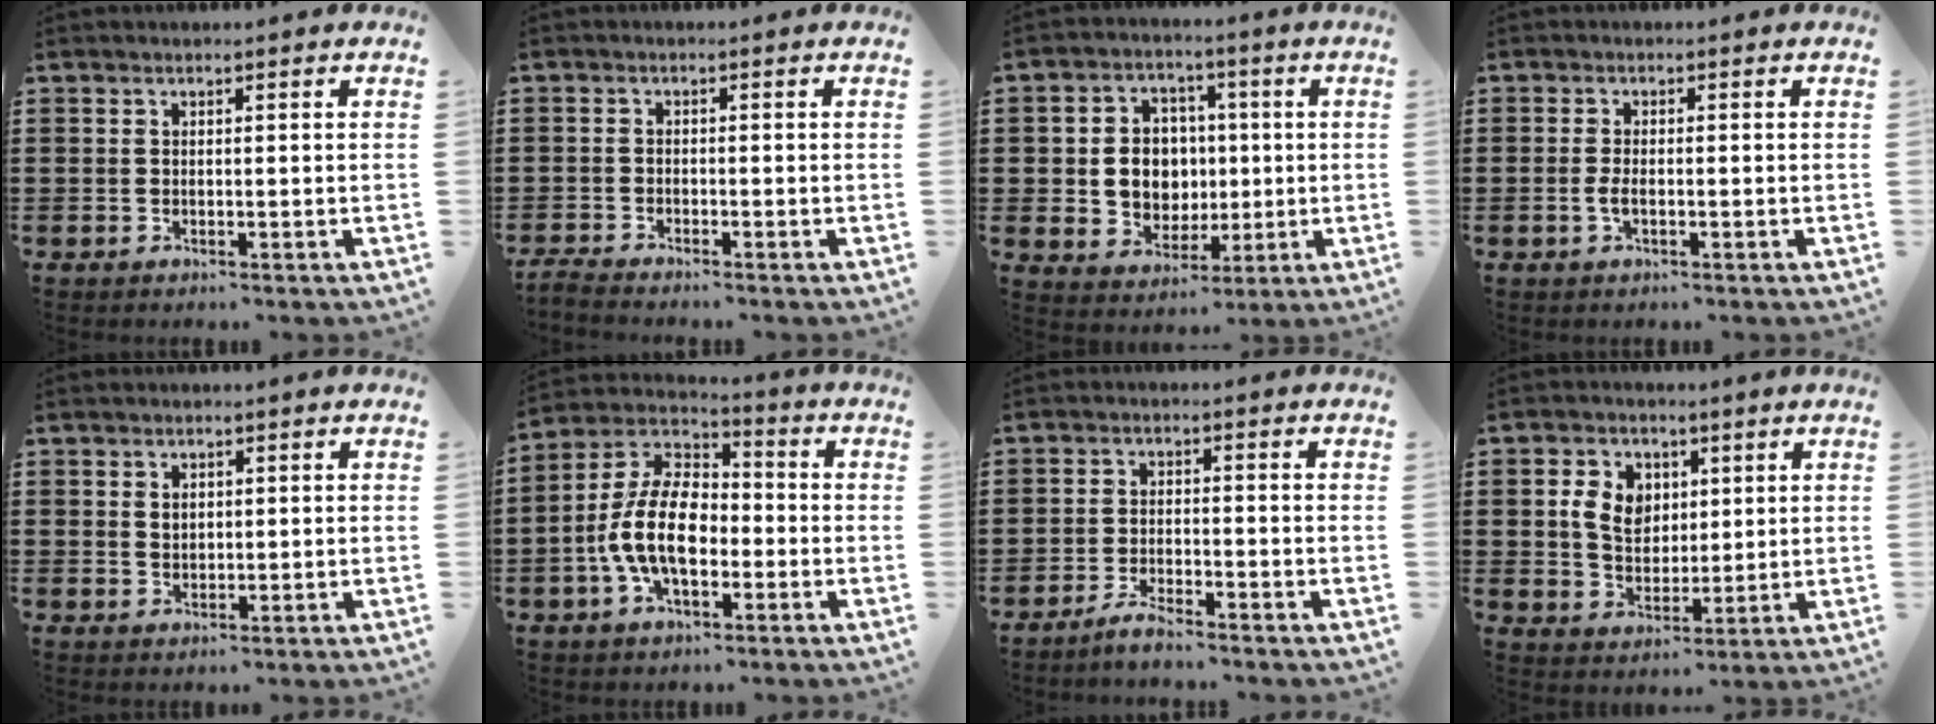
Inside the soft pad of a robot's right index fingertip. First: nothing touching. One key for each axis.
{"total": 1.7, "fx": -1.7, "fy": -0.2, "fz": -0.1, "tx": 0.001, "ty": 0.002, "tz": -0.036}
{"total": 7.1, "fx": 0.3, "fy": 6.5, "fz": 2.8, "tx": -0.063, "ty": 0.012, "tz": 0.007}
{"total": 1.9, "fx": -0.5, "fy": 0.6, "fz": 1.8, "tx": -0.040, "ty": -0.003, "tz": -0.012}
{"total": 1.4, "fx": 0.6, "fy": 1.1, "fz": 0.7, "tx": -0.015, "ty": 0.006, "tz": 0.011}
{"total": 11.7, "fx": -2.8, "fy": 6.2, "fz": 9.5, "tx": -0.226, "ty": 0.002, "tz": -0.058}
{"total": 2.9, "fx": -2.8, "fy": 0.0, "fz": 0.8, "tx": -0.014, "ty": 0.007, "tz": -0.055}
{"total": 6.4, "fx": 1.6, "fy": 5.2, "fz": 3.4, "tx": -0.085, "ty": 0.011, "tz": 0.022}